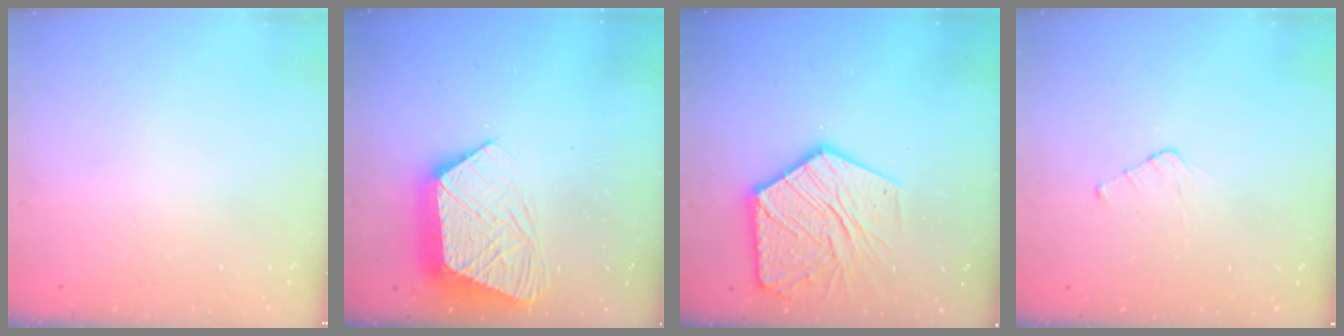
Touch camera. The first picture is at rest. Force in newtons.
{"total": 13.7, "press": 13.7, "slide": 1.1}
{"total": 17.0, "press": 16.9, "slide": 1.6}
{"total": 2.5, "press": 2.5, "slide": 0.3}